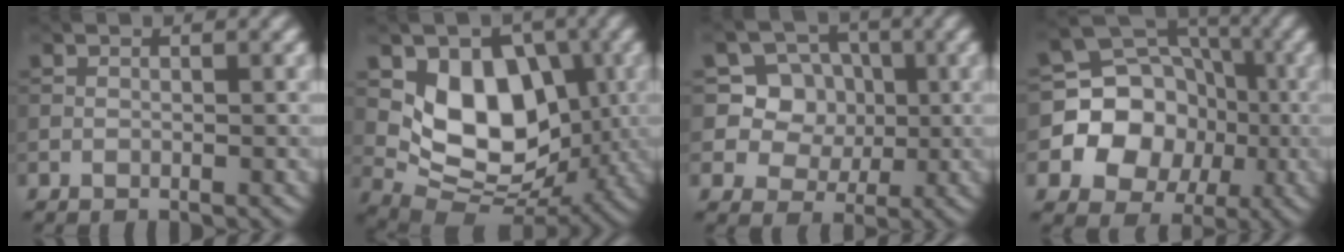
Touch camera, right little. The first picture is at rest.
{"total": 8.4, "force": [0.7, 5.9, 5.9], "torque": [-0.098, -0.020, 0.004]}
{"total": 6.8, "force": [1.6, 6.2, 2.2], "torque": [-0.044, 0.005, 0.032]}
{"total": 9.8, "force": [-1.7, 8.9, 3.8], "torque": [-0.052, 0.011, -0.058]}